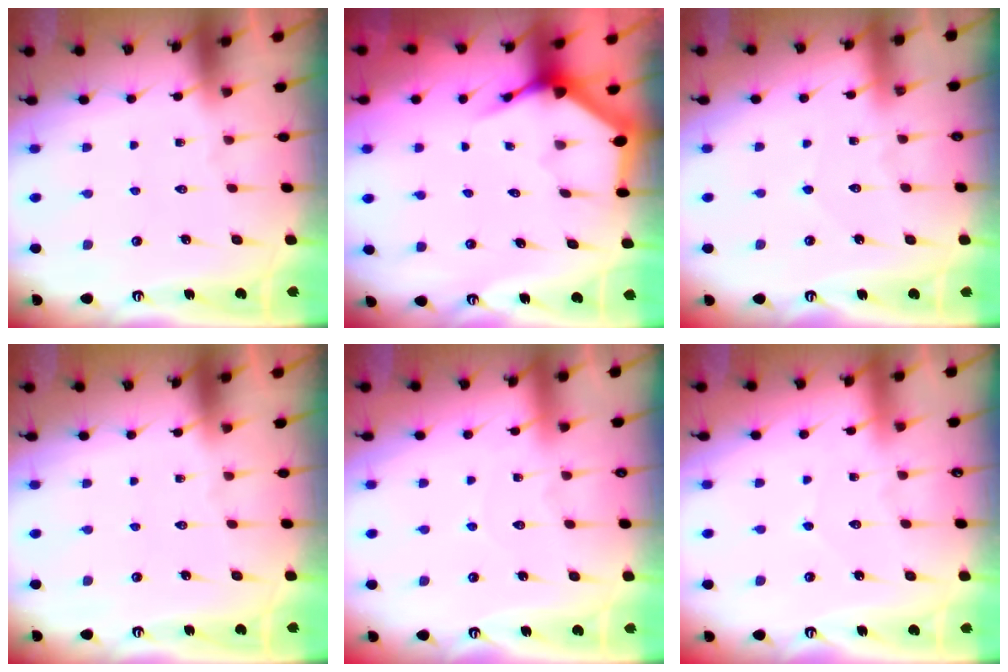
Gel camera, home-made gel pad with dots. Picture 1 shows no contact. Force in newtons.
{"total": 3.7, "press": 3.6, "slide": 0.5}
{"total": 3.6, "press": 3.6, "slide": 0.4}
{"total": 0.0}
{"total": 3.8, "press": 3.7, "slide": 0.4}
{"total": 2.8, "press": 2.7, "slide": 0.4}